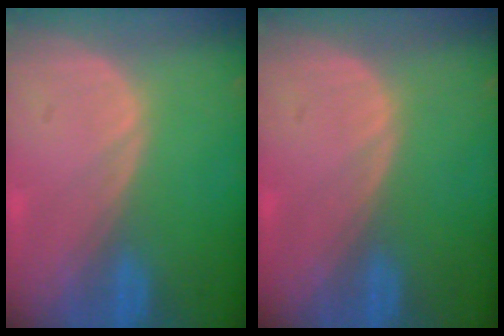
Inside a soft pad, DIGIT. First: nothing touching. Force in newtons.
{"total": 0.0}